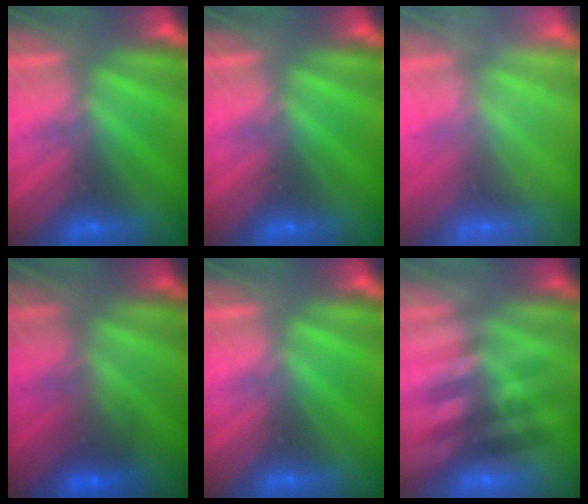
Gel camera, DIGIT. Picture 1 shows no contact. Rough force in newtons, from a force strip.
{"total": 0.0}
{"total": 2.2}
{"total": 2.2}
{"total": 0.0}
{"total": 2.4}